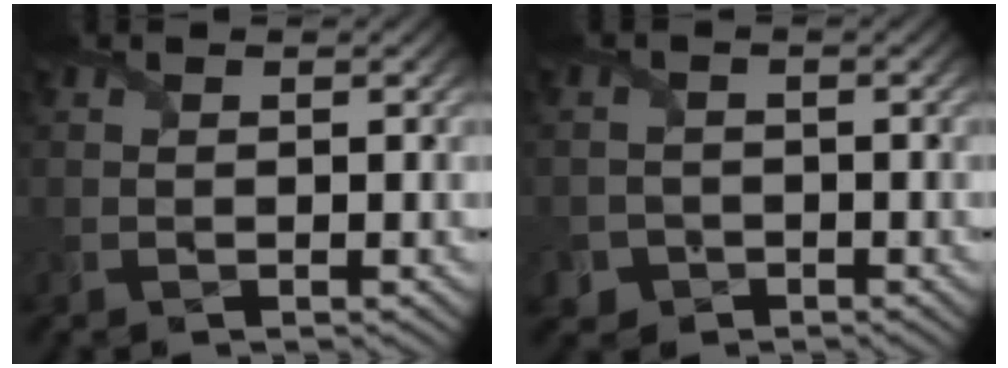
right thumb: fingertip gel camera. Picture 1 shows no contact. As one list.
[{"total": 3.2, "force": [-1.9, 2.5, 0.4], "torque": [-0.004, -0.002, -0.043]}]